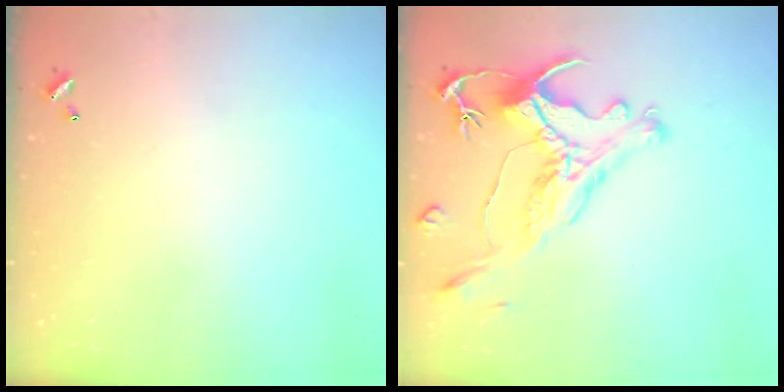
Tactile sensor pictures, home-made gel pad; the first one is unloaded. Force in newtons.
{"total": 1.9, "press": 1.4, "slide": 1.2}